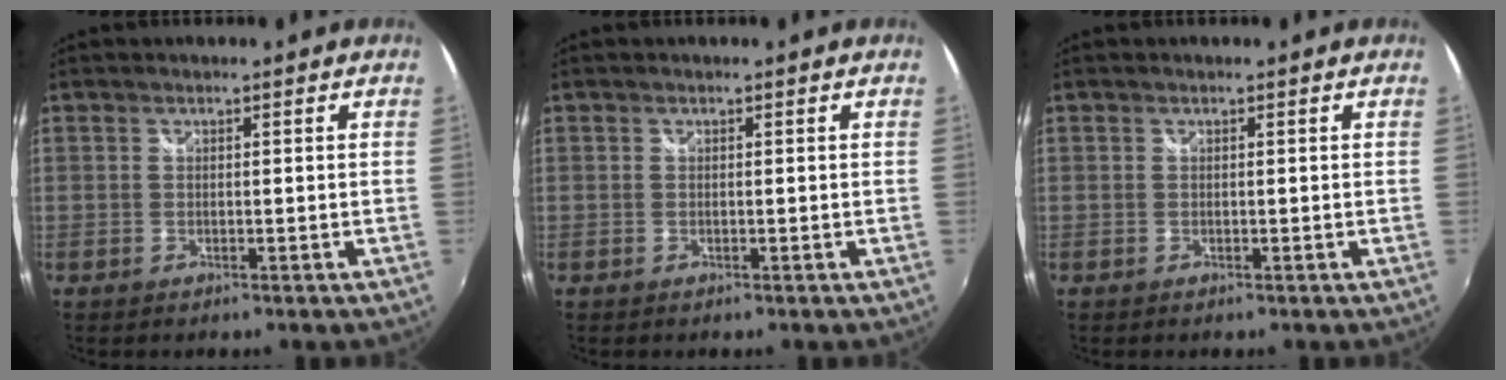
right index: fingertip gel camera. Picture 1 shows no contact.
{"total": 0.0}
{"total": 0.0}